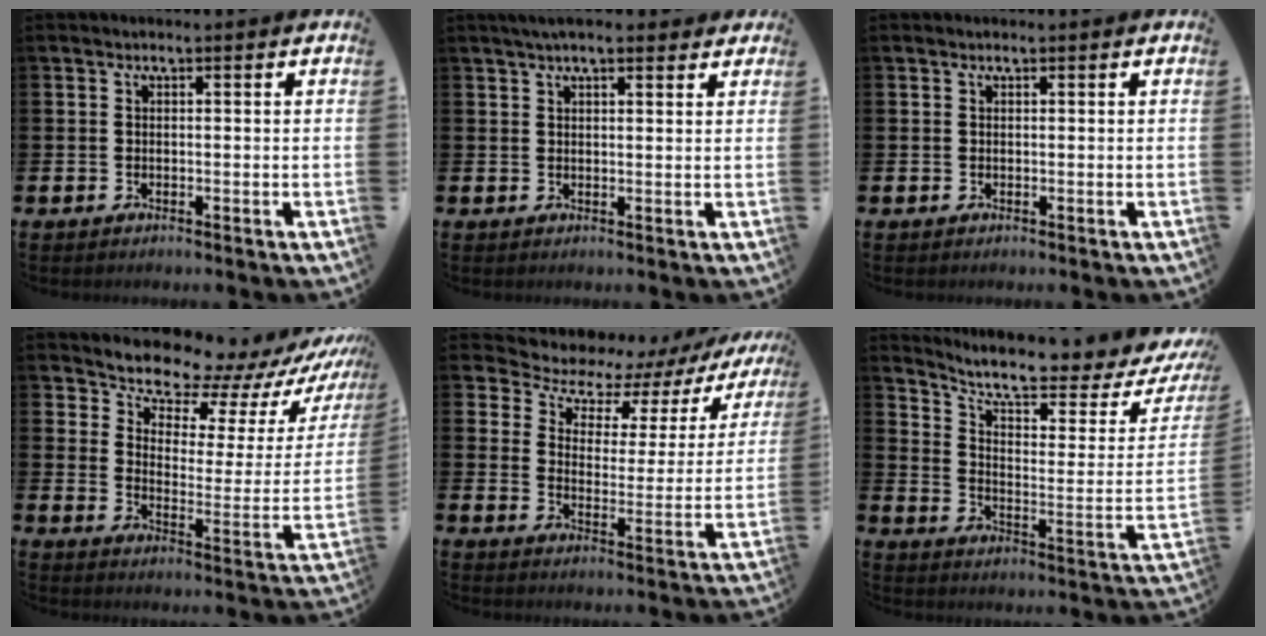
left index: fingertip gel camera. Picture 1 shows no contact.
{"total": 3.5, "force": [3.0, 0.8, 1.7], "torque": [-0.034, -0.004, 0.053]}
{"total": 0.0}
{"total": 10.3, "force": [9.5, 3.2, 2.1], "torque": [-0.068, -0.079, 0.161]}
{"total": 6.1, "force": [5.1, 3.1, 1.4], "torque": [-0.057, -0.045, 0.082]}
{"total": 9.5, "force": [8.4, 1.2, 4.3], "torque": [-0.098, -0.070, 0.137]}